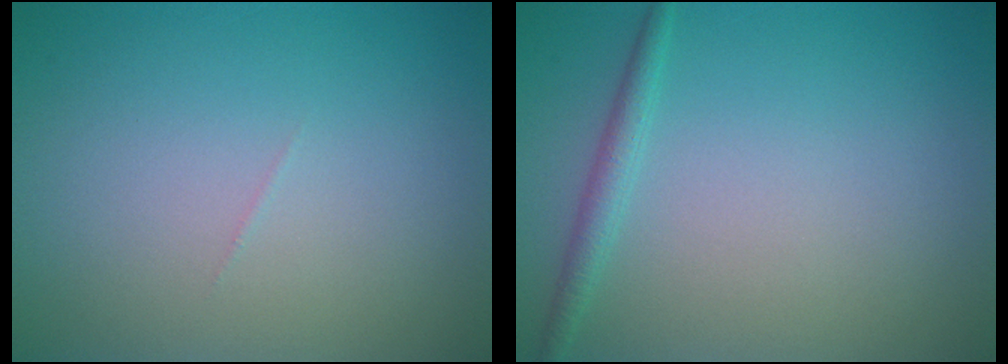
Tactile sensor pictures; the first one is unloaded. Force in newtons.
{"total": 1.5, "press": 1.5, "slide": 0.1}